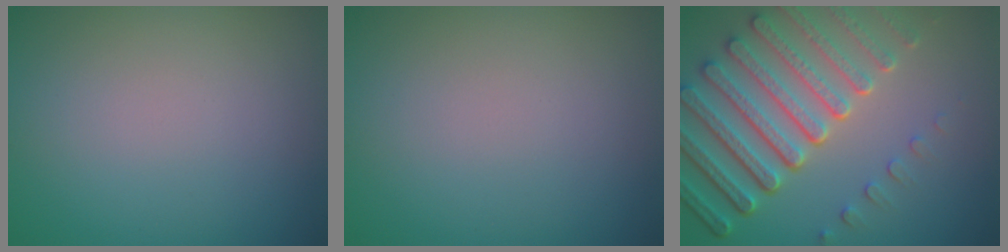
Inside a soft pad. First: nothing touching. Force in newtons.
{"total": 0.0}
{"total": 8.0, "press": 5.8, "slide": 5.5}